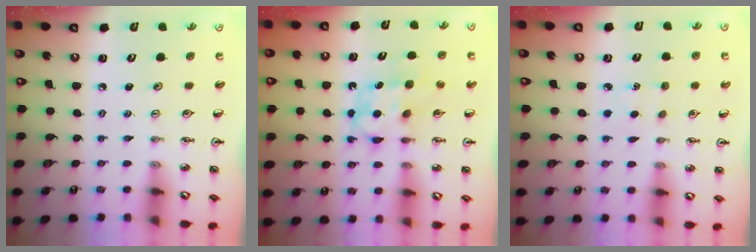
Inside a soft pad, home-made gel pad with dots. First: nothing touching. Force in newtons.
{"total": 7.2, "press": 7.2, "slide": 0.4}
{"total": 1.5, "press": 1.5, "slide": 0.2}